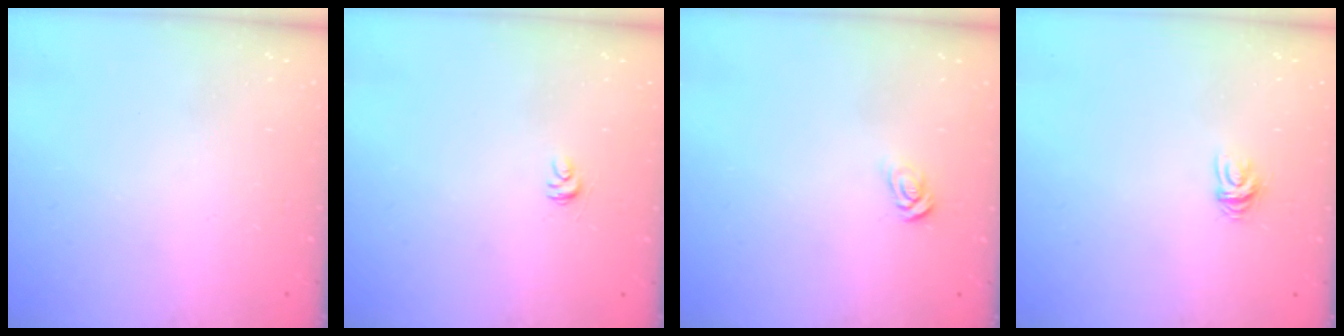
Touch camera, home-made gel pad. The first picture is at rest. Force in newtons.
{"total": 3.1, "press": 3.1, "slide": 0.3}
{"total": 3.7, "press": 3.7, "slide": 0.4}
{"total": 4.7, "press": 4.7, "slide": 0.4}